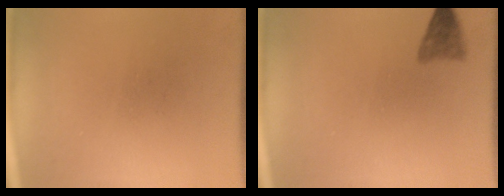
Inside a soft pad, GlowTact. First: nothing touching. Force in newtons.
{"total": 2.4}